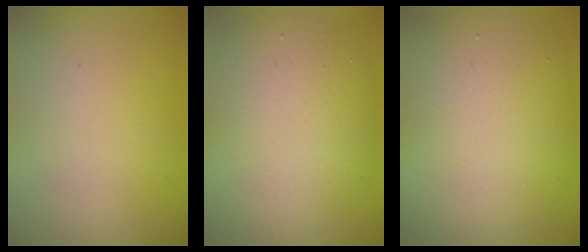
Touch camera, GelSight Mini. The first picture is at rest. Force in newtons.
{"total": 8.5, "press": 8.4, "slide": 0.6}
{"total": 11.1, "press": 11.1, "slide": 0.5}